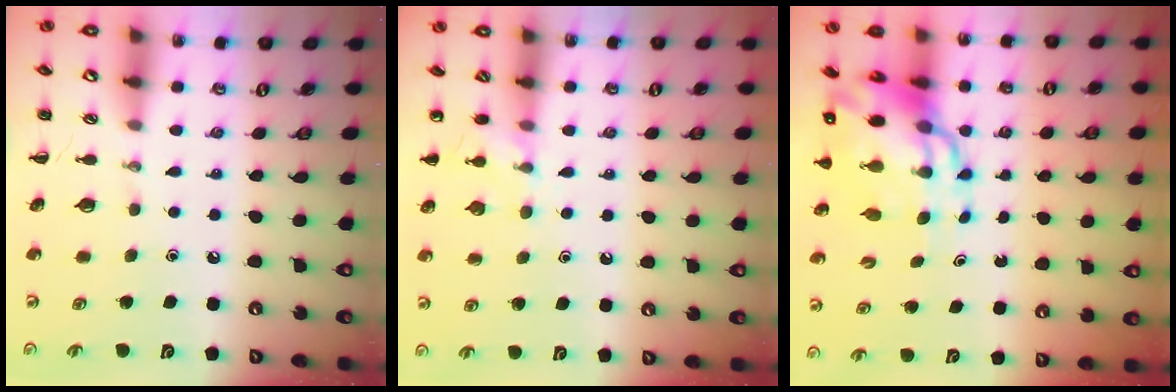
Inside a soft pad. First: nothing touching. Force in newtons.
{"total": 7.4, "press": 7.1, "slide": 2.0}
{"total": 12.7, "press": 12.3, "slide": 3.5}